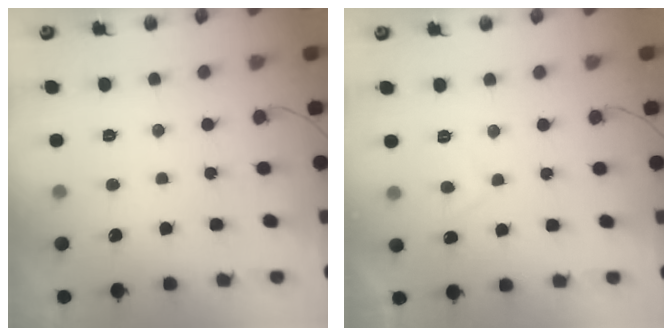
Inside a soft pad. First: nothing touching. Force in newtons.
{"total": 2.1, "press": 2.0, "slide": 0.7}